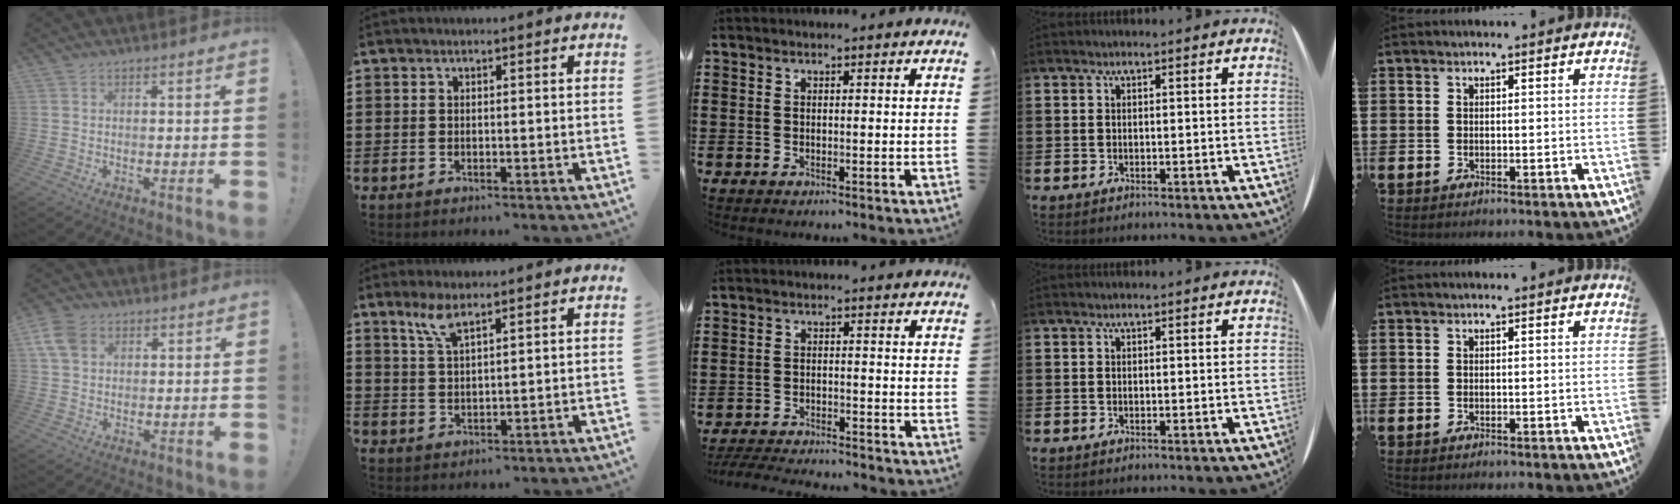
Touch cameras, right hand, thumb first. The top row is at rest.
{"thumb": {"total": 7.7, "force": [2.8, 5.7, 4.5], "torque": [-0.087, 0.005, 0.058]}, "index": {"total": 4.2, "force": [2.9, 1.0, 2.9], "torque": [-0.065, 0.003, 0.051]}, "middle": {"total": 3.7, "force": [-3.7, 0.2, 0.5], "torque": [-0.017, -0.003, -0.079]}}